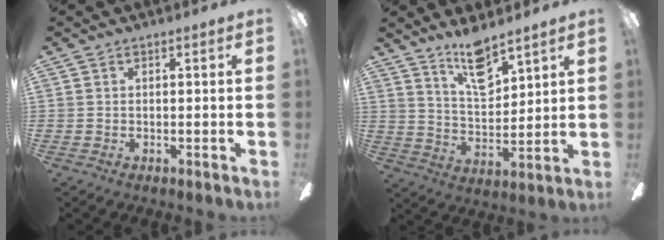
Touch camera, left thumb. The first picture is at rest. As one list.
[{"total": 11.2, "force": [8.8, 3.6, 5.9], "torque": [-0.099, -0.051, 0.155]}]